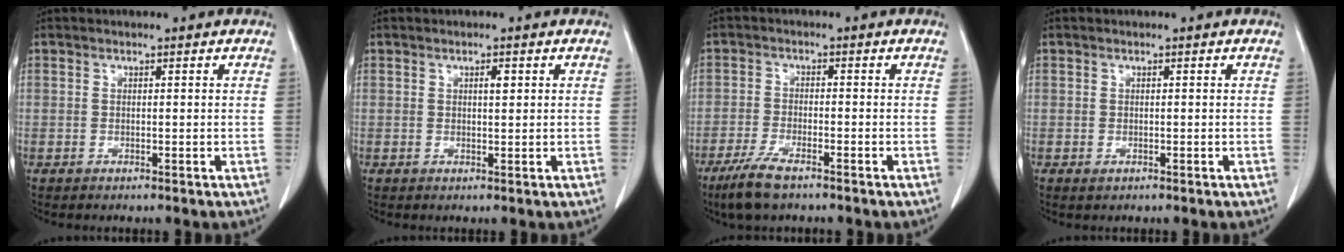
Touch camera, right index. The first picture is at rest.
{"total": 1.2, "force": [0.4, 0.3, 1.1], "torque": [-0.017, 0.001, 0.006]}
{"total": 5.9, "force": [-4.3, 1.1, 3.9], "torque": [-0.086, -0.012, -0.077]}
{"total": 0.6, "force": [-0.4, 0.4, 0.4], "torque": [-0.009, 0.000, -0.002]}